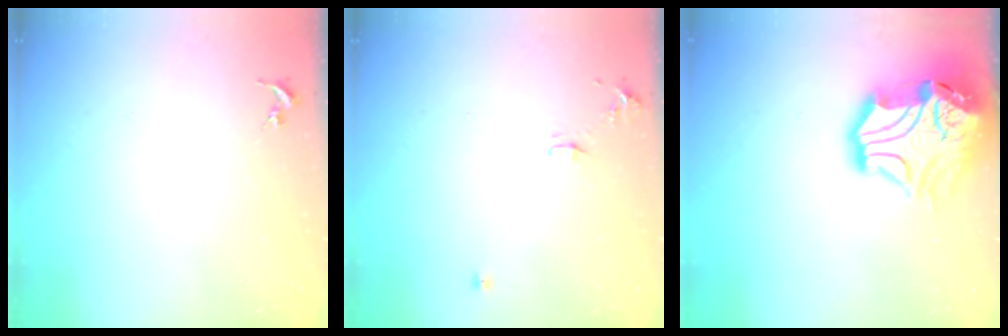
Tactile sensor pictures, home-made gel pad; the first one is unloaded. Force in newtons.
{"total": 6.9, "press": 6.9, "slide": 0.9}
{"total": 19.5, "press": 19.3, "slide": 2.9}